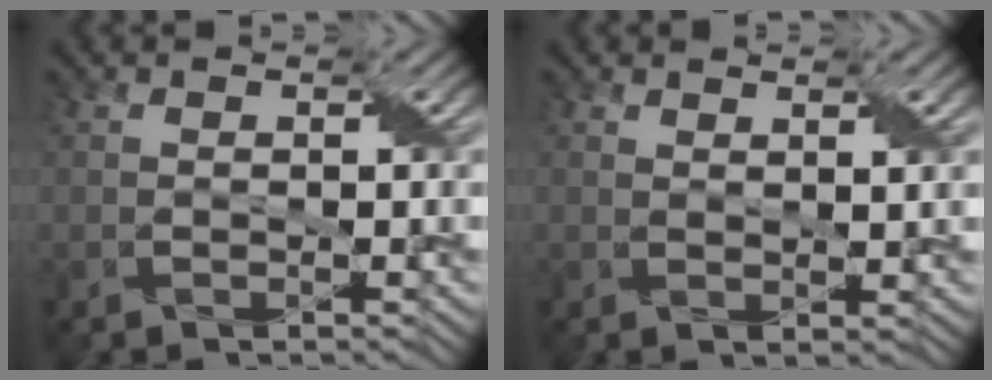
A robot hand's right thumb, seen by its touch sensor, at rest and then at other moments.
{"total": 2.0, "force": [1.4, 0.3, 1.3], "torque": [-0.026, -0.002, 0.026]}